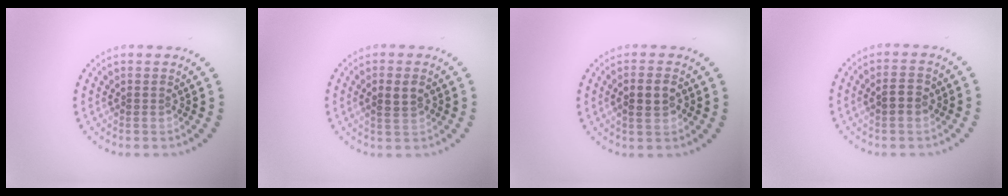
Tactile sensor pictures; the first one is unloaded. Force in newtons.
{"total": 2.1, "press": 2.0, "slide": 0.3}
{"total": 2.6, "press": 2.6, "slide": 0.4}
{"total": 1.6, "press": 1.6, "slide": 0.1}